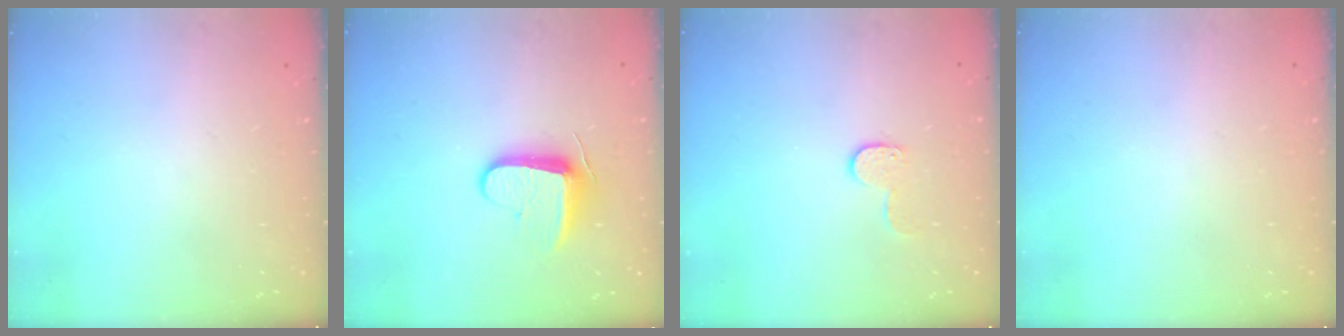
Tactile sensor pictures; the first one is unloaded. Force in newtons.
{"total": 9.3, "press": 9.3, "slide": 0.6}
{"total": 5.6, "press": 5.6, "slide": 0.4}
{"total": 0.0}